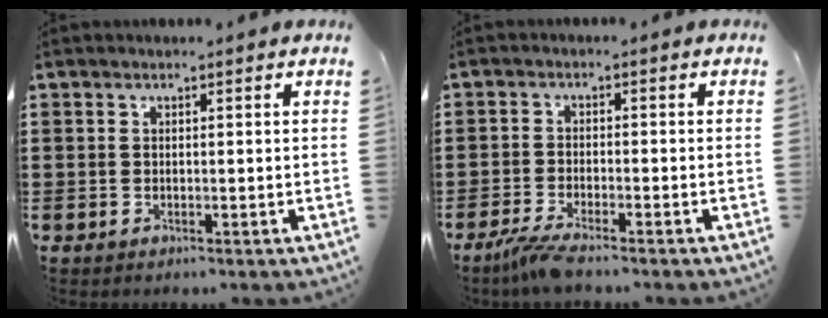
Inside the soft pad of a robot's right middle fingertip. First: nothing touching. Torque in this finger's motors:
{"motor_torque": [0.98, 0.22, 0.05, 0.09]}